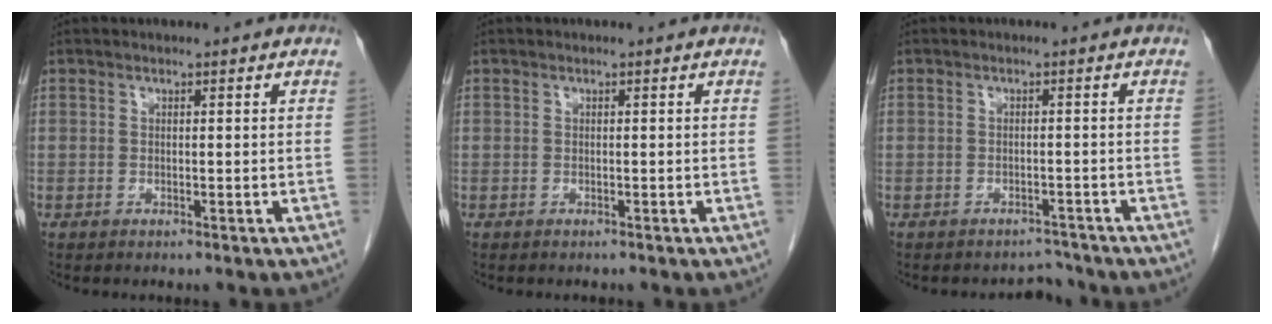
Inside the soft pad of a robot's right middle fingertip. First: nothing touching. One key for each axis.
{"total": 0.0}
{"total": 2.3, "fx": -2.1, "fy": 0.6, "fz": -0.7, "tx": 0.015, "ty": -0.001, "tz": -0.028}